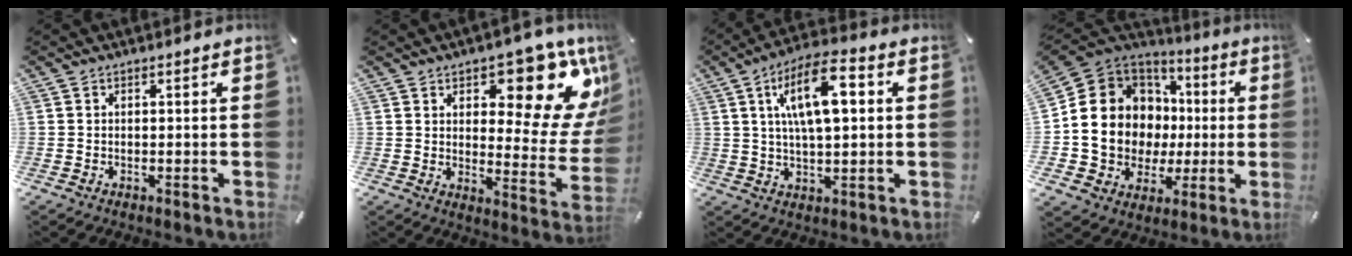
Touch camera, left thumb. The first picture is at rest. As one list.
[{"total": 16.4, "force": [9.6, 7.2, 11.2], "torque": [-0.125, -0.085, 0.156]}, {"total": 13.3, "force": [3.9, 5.5, 11.5], "torque": [-0.203, 0.005, 0.064]}, {"total": 14.3, "force": [0.9, 13.3, 5.2], "torque": [-0.113, -0.038, 0.039]}]